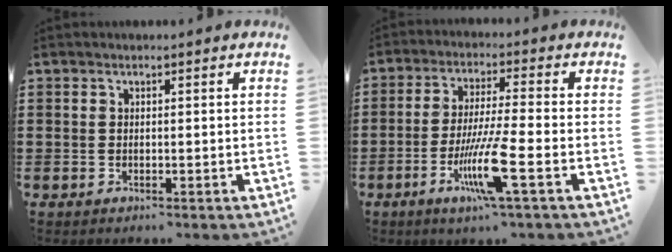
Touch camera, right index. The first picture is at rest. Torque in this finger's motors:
{"motor_torque": [2.14, 0.00, 0.97, 0.19]}